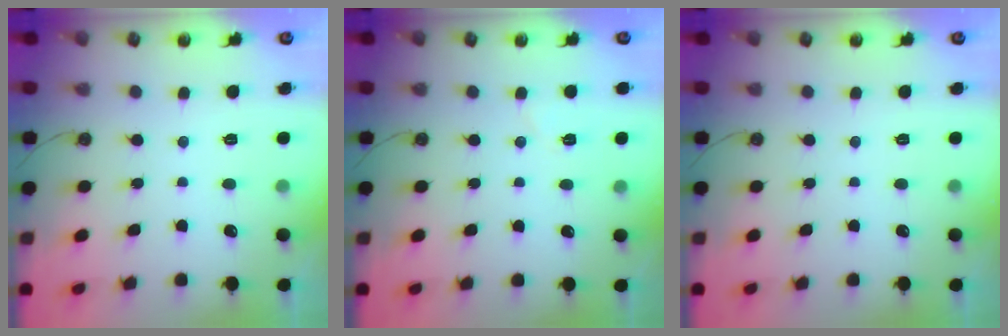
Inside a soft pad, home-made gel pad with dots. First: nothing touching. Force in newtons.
{"total": 3.8, "press": 3.4, "slide": 1.8}
{"total": 0.0}